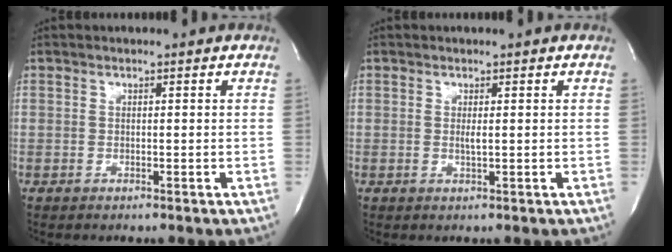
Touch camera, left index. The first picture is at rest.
{"total": 1.0, "force": [-0.2, 0.0, 0.9], "torque": [-0.024, -0.006, -0.002]}